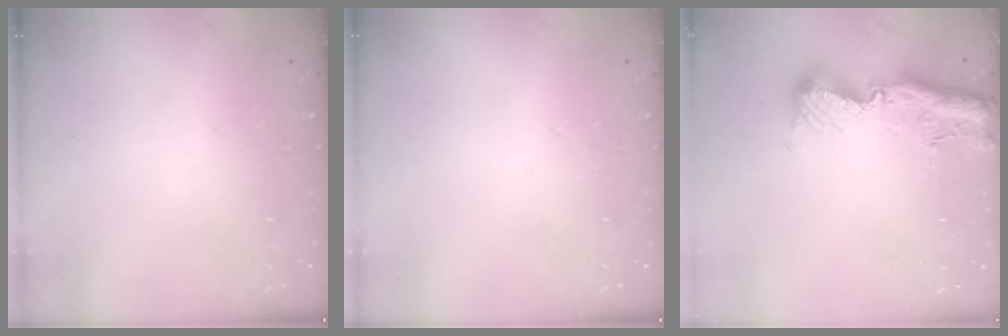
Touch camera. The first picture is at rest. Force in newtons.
{"total": 0.0}
{"total": 14.1, "press": 14.0, "slide": 1.5}